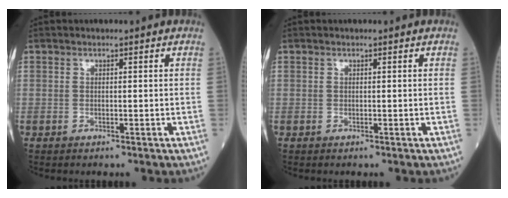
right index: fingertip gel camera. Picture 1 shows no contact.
{"total": 0.0}